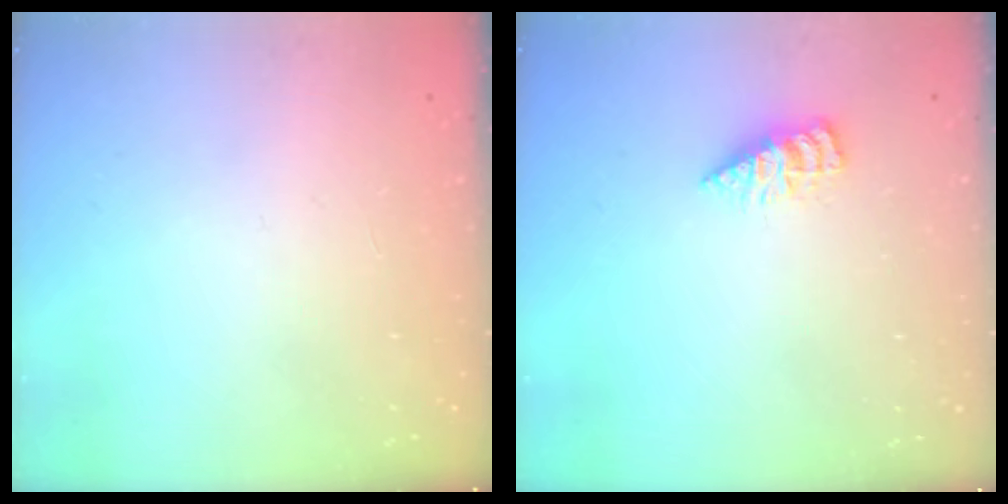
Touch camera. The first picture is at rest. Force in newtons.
{"total": 2.4, "press": 2.4, "slide": 0.3}